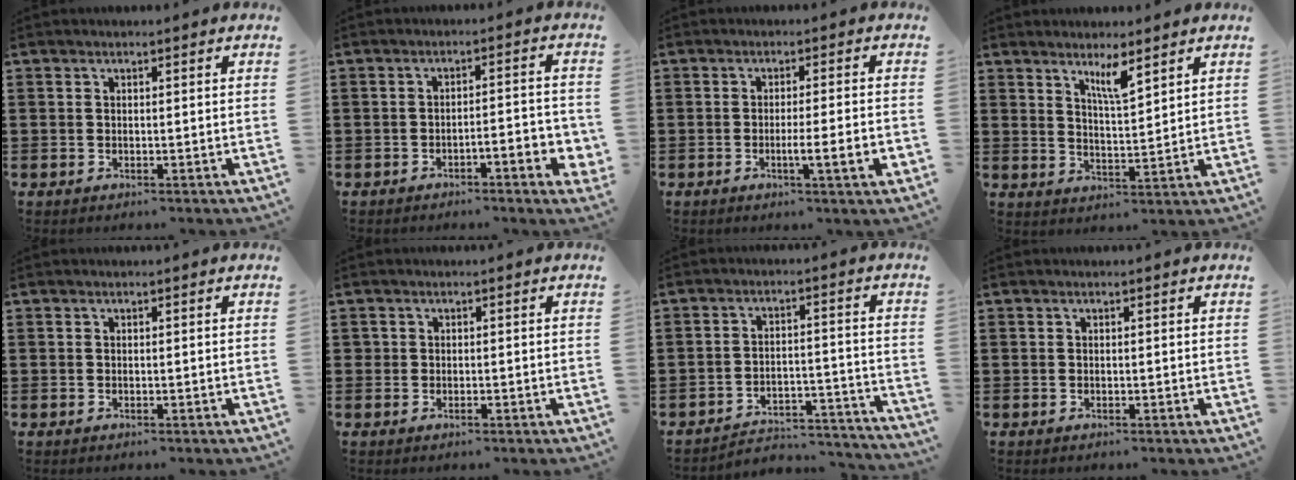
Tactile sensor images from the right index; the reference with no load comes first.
{"total": 4.3, "force": [-2.4, 0.6, 3.6], "torque": [-0.058, -0.003, -0.040]}
{"total": 5.4, "force": [-1.8, 0.0, 5.1], "torque": [-0.082, -0.014, -0.028]}
{"total": 4.5, "force": [3.3, 0.6, 3.0], "torque": [-0.058, -0.004, 0.055]}
{"total": 0.0}
{"total": 0.6, "force": [0.0, 0.6, 0.1], "torque": [-0.003, 0.004, -0.002]}
{"total": 4.1, "force": [-3.8, 0.9, 1.1], "torque": [-0.023, 0.003, -0.080]}
{"total": 0.0}